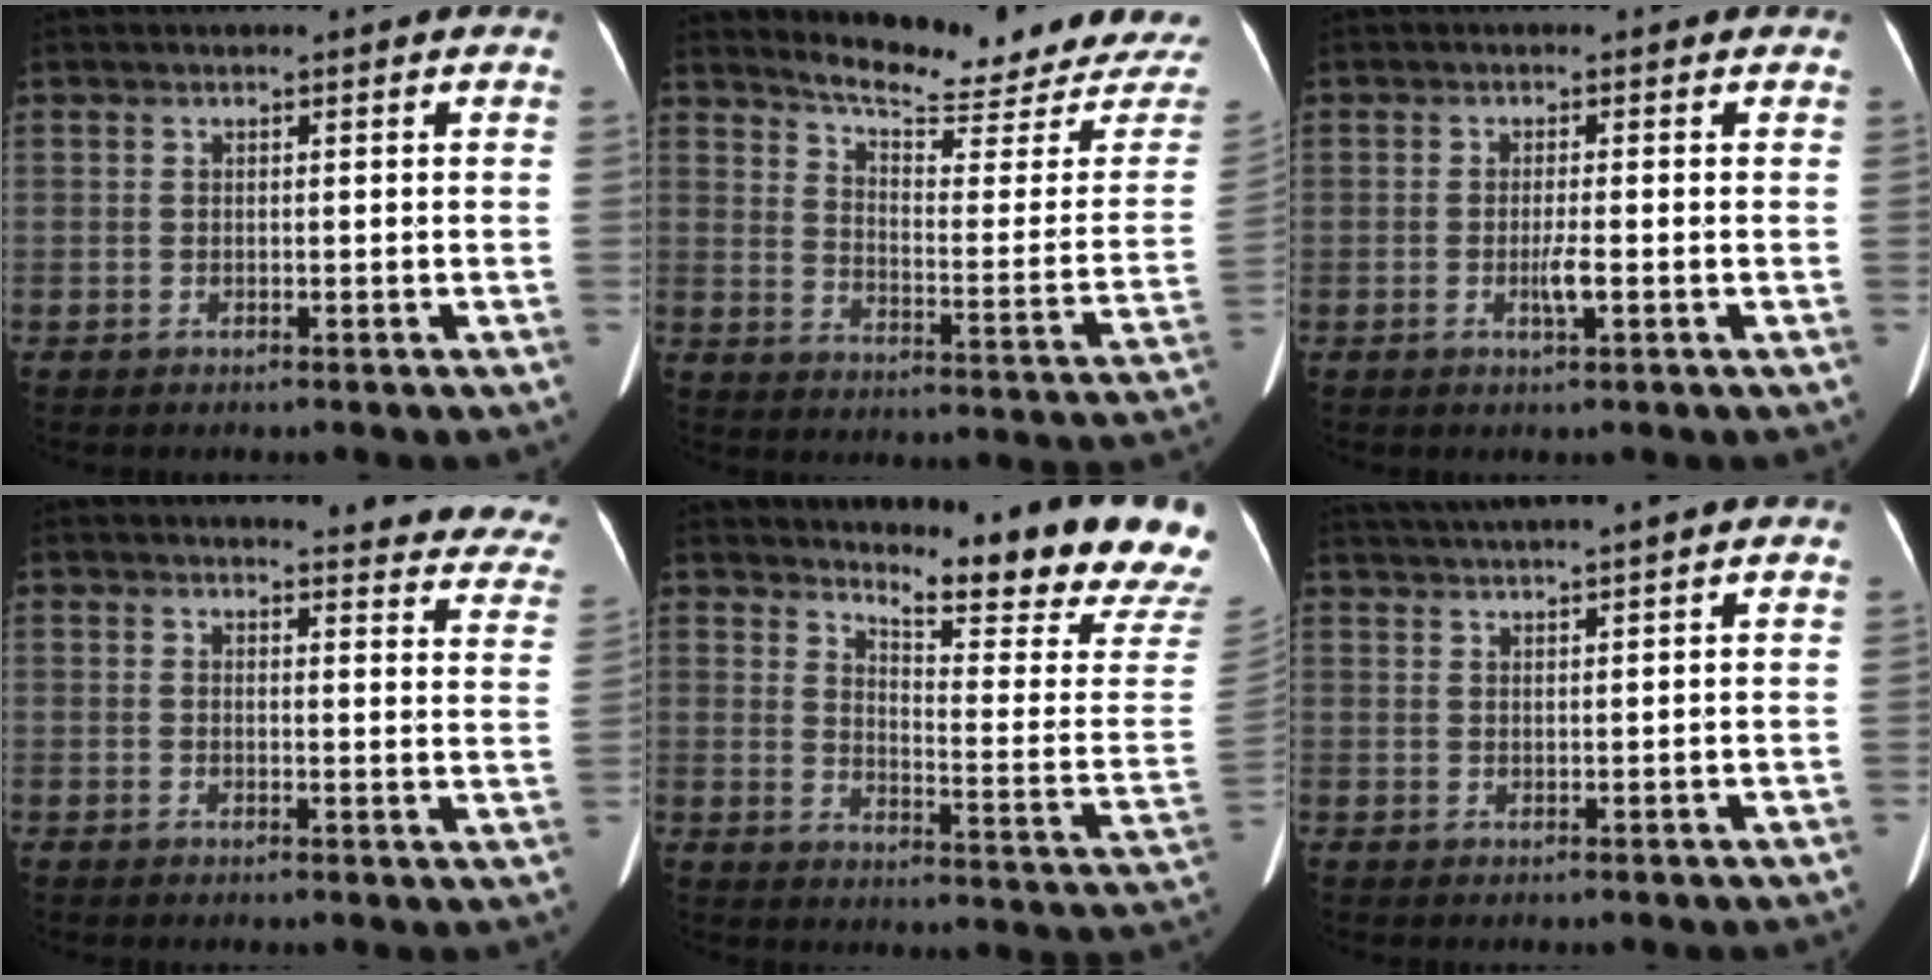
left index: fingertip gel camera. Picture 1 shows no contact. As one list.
[{"total": 19.2, "force": [18.7, 1.5, 4.4], "torque": [-0.066, -0.105, 0.227]}, {"total": 2.0, "force": [-0.7, -0.1, 1.9], "torque": [-0.039, -0.004, -0.011]}, {"total": 14.0, "force": [13.6, 2.2, 2.8], "torque": [0.007, -0.088, 0.111]}, {"total": 18.9, "force": [17.6, 0.1, 6.9], "torque": [-0.110, -0.123, 0.208]}, {"total": 7.2, "force": [6.5, -1.6, 2.7], "torque": [-0.045, 0.025, 0.099]}]